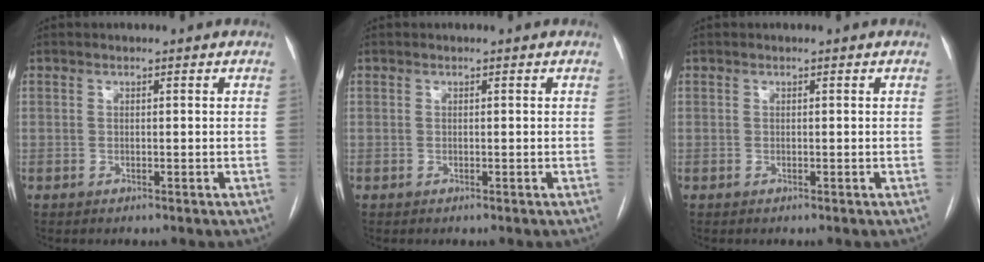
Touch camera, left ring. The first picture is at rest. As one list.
[{"total": 0.0}, {"total": 0.0}]